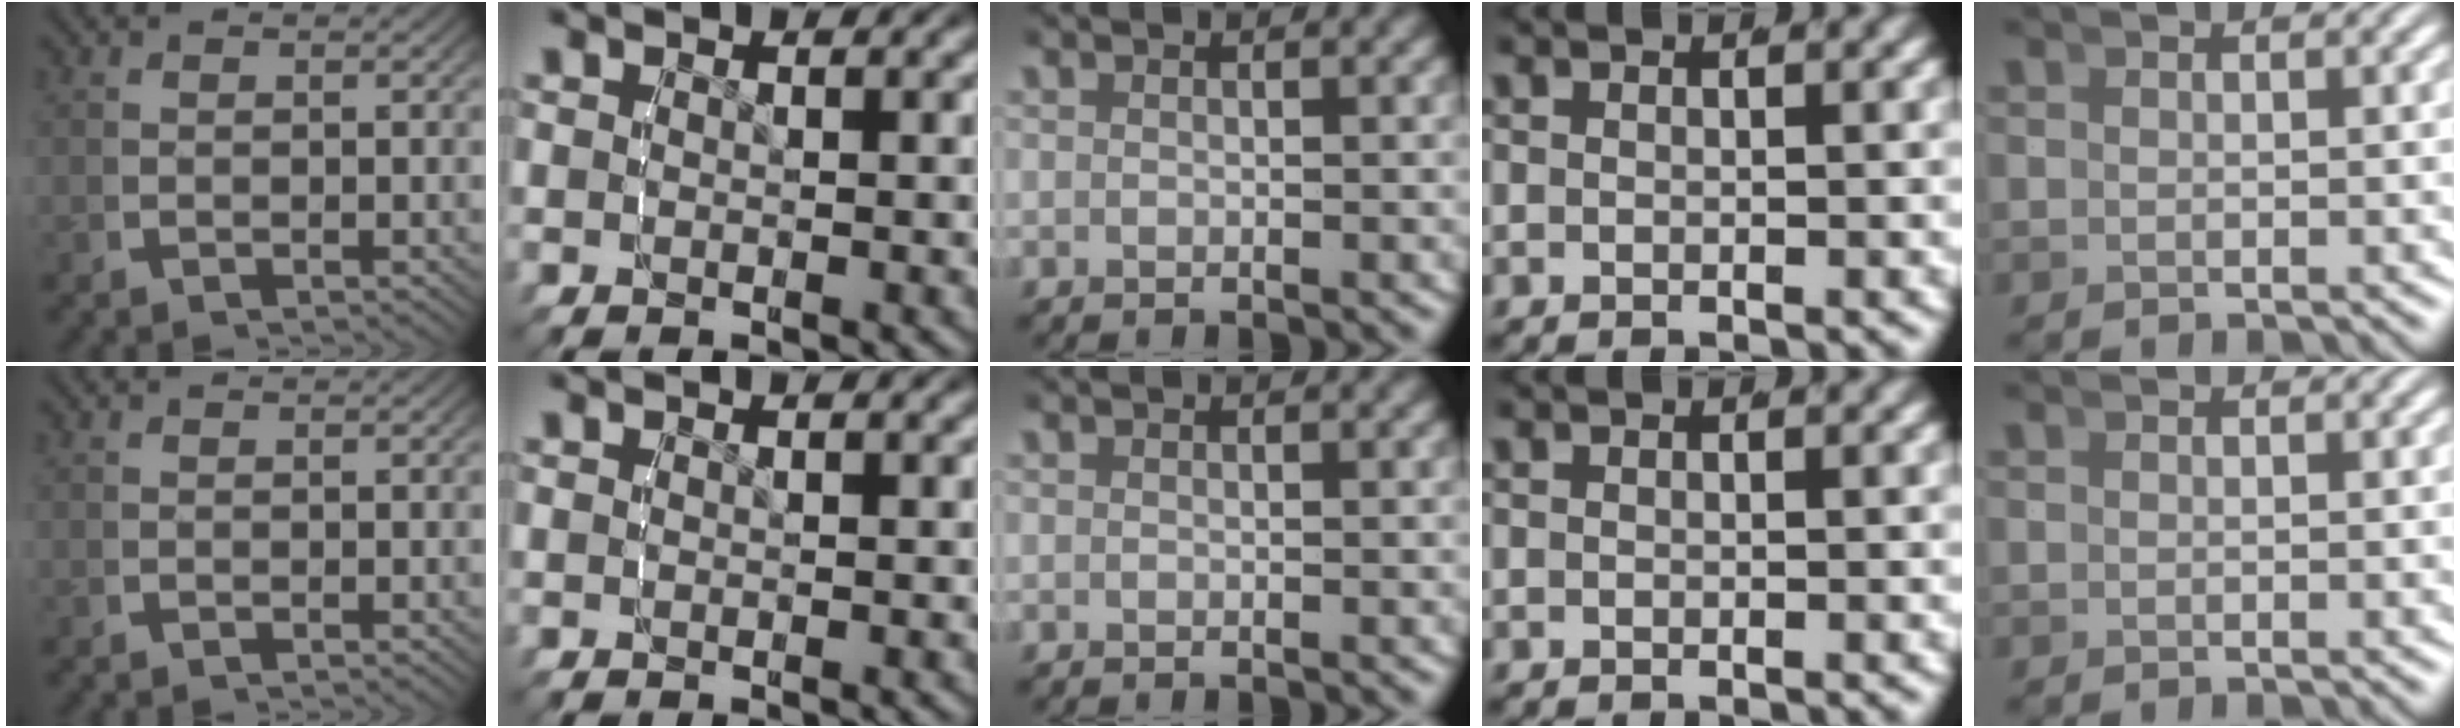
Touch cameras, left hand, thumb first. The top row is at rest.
{}